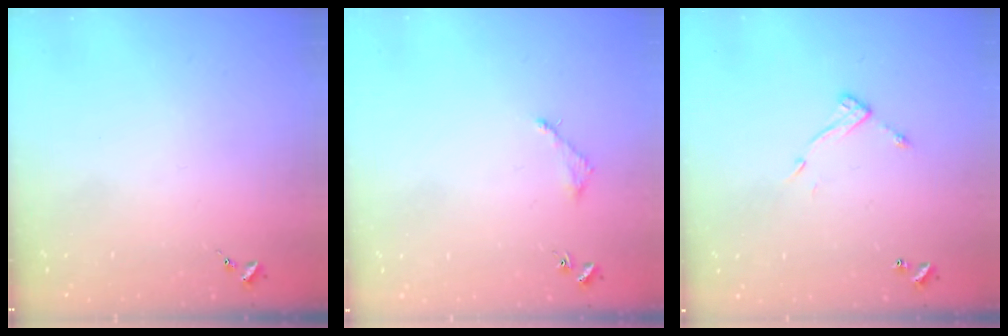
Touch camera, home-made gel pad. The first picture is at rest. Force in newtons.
{"total": 3.0, "press": 3.0, "slide": 0.4}
{"total": 7.9, "press": 7.9, "slide": 0.3}